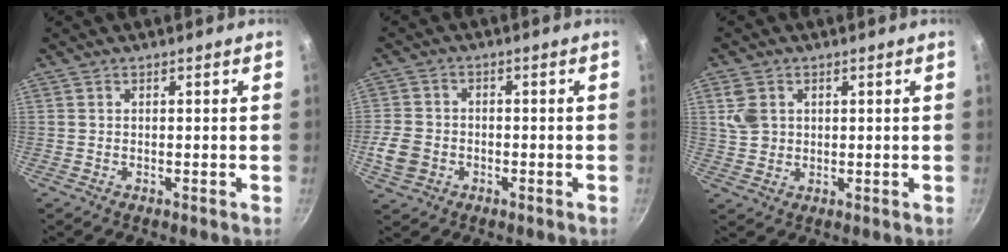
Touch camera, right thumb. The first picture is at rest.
{"total": 6.2, "force": [-2.0, 5.0, 3.1], "torque": [-0.058, 0.013, -0.039]}
{"total": 5.1, "force": [1.6, 4.1, 2.7], "torque": [-0.039, -0.002, 0.034]}